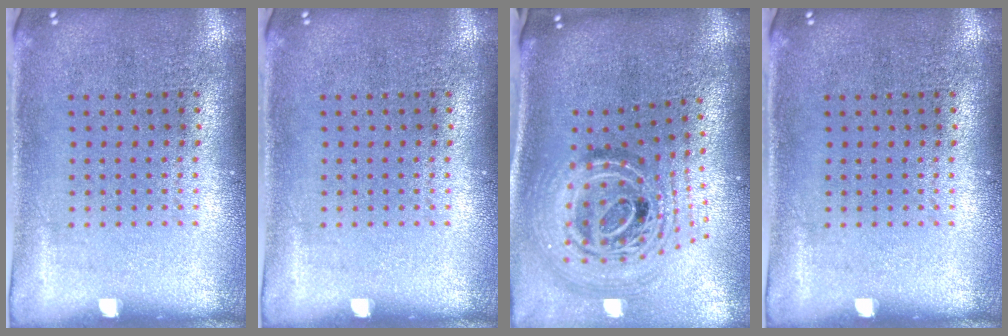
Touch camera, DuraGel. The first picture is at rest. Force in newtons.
{"total": 0.0}
{"total": 2.3, "press": 1.7, "slide": 1.5}
{"total": 0.0}